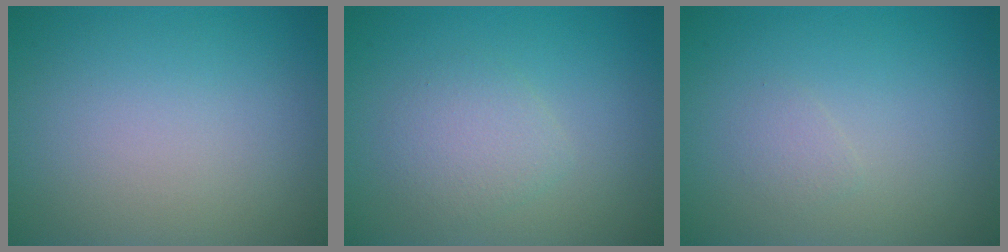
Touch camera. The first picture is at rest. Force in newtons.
{"total": 2.3, "press": 2.3, "slide": 0.1}
{"total": 0.8, "press": 0.8, "slide": 0.1}